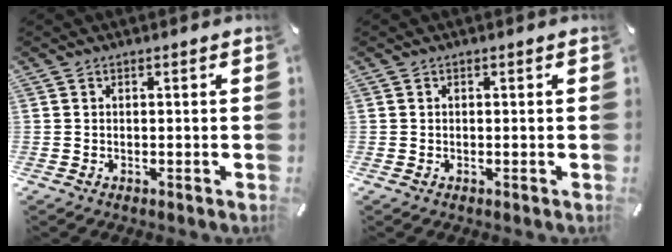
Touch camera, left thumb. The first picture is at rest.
{"total": 0.0}